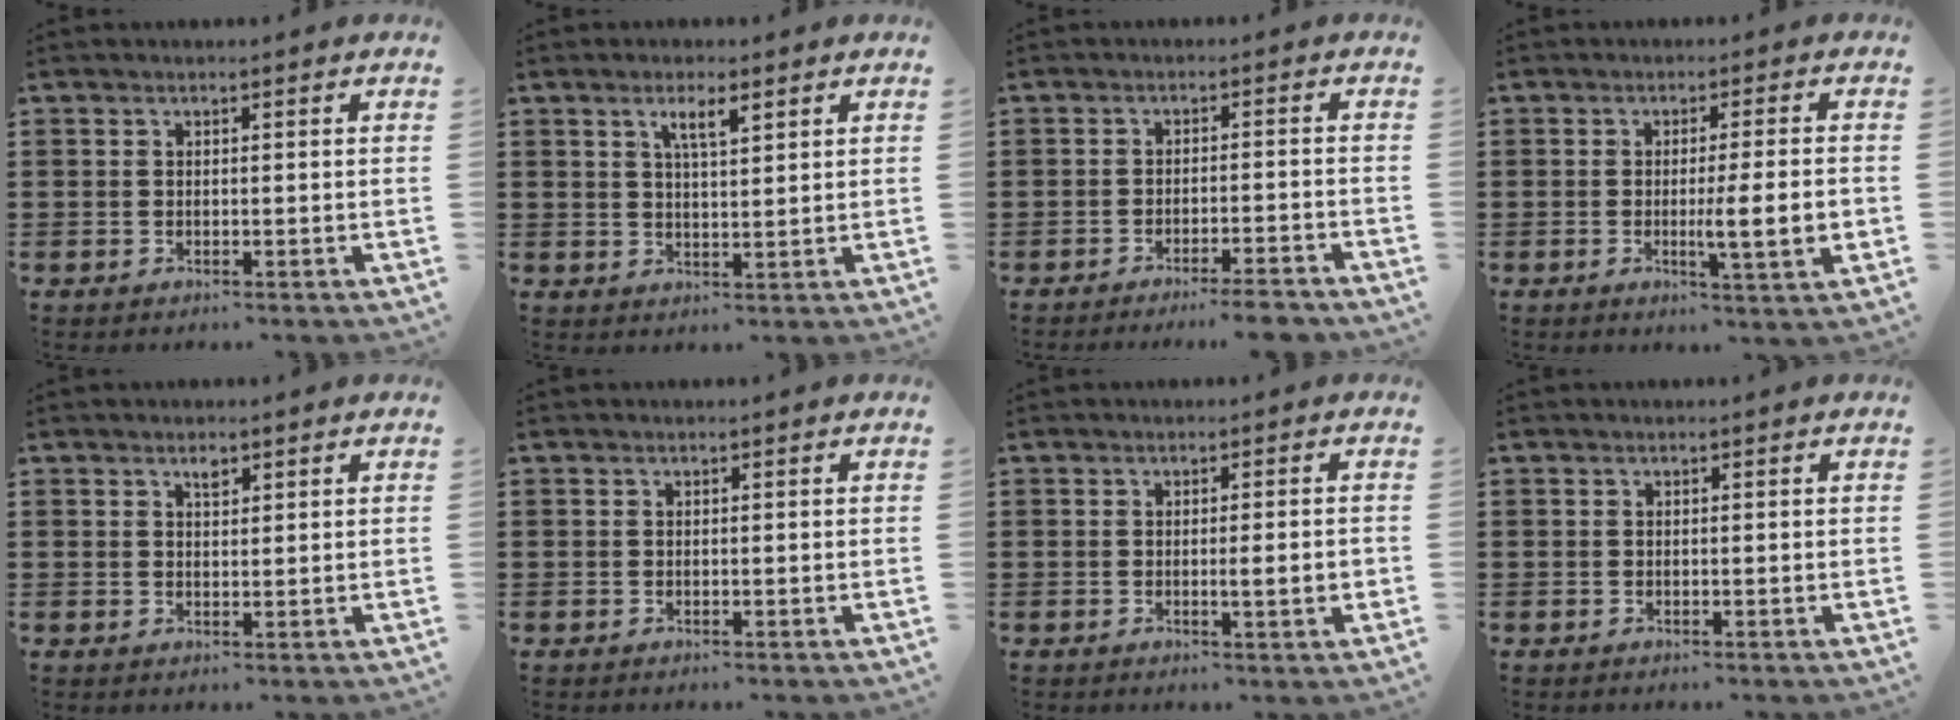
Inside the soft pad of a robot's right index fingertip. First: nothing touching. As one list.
[{"total": 3.6, "force": [2.0, 0.9, 2.8], "torque": [-0.052, 0.002, 0.032]}, {"total": 3.9, "force": [-3.4, -0.5, 1.8], "torque": [-0.030, -0.010, -0.065]}, {"total": 6.4, "force": [-1.0, 0.2, 6.4], "torque": [-0.097, -0.015, -0.019]}, {"total": 1.4, "force": [0.9, 0.6, 0.8], "torque": [-0.011, -0.001, 0.015]}, {"total": 0.0}, {"total": 3.0, "force": [-0.4, 0.1, 2.9], "torque": [-0.048, -0.005, -0.009]}, {"total": 0.0}]